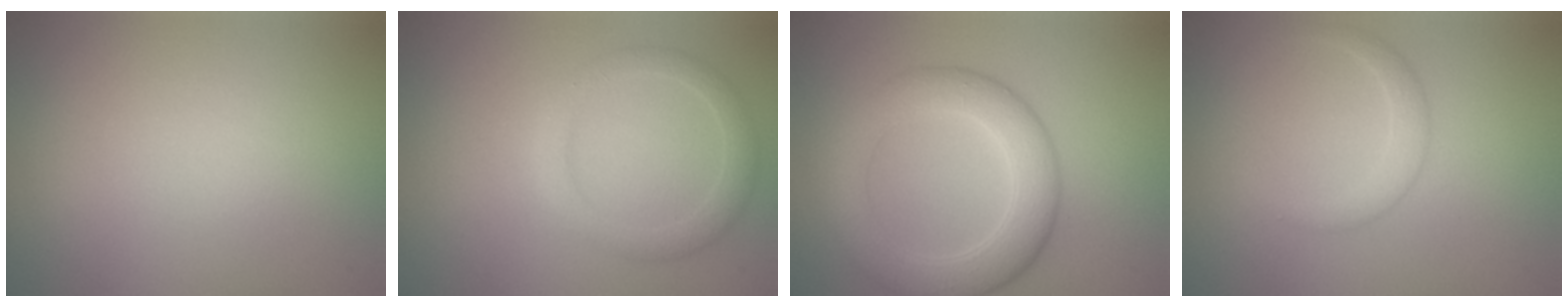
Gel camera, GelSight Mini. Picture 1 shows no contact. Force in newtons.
{"total": 2.4, "press": 2.4, "slide": 0.1}
{"total": 5.9, "press": 5.9, "slide": 0.1}
{"total": 1.7, "press": 1.7, "slide": 0.1}